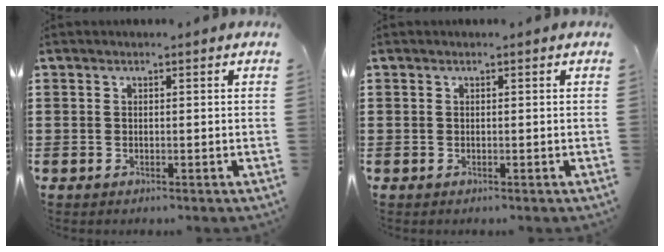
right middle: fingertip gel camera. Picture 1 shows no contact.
{"total": 0.0}